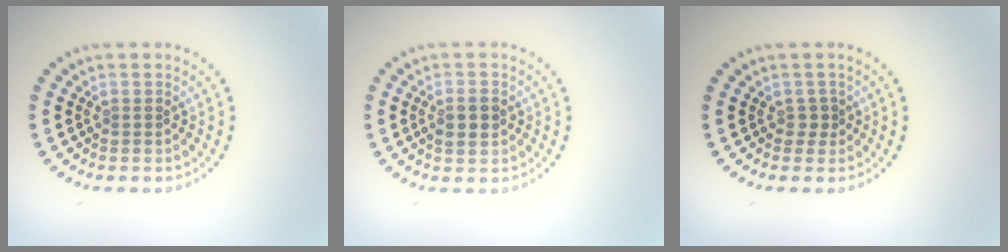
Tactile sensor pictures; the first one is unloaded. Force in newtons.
{"total": 2.1, "press": 2.1, "slide": 0.0}
{"total": 1.0, "press": 0.8, "slide": 0.5}